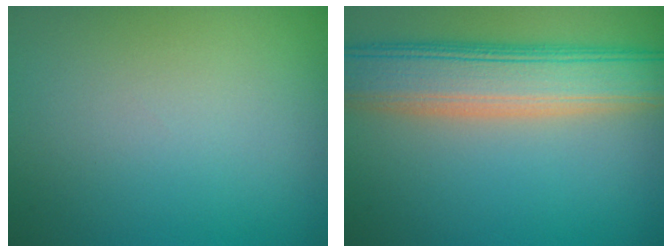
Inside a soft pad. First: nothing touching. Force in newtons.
{"total": 7.9, "press": 7.9, "slide": 0.4}